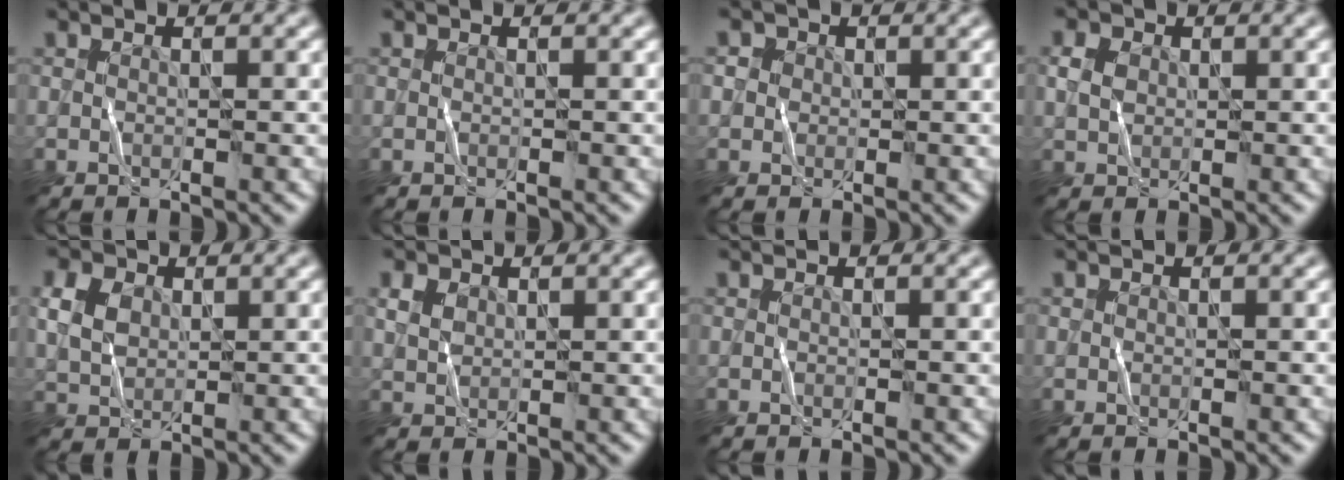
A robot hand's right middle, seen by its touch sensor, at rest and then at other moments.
{"total": 0.0}
{"total": 1.5, "force": [0.5, 1.3, 0.2], "torque": [0.004, 0.006, -0.010]}
{"total": 1.8, "force": [0.8, 1.5, 0.7], "torque": [-0.028, 0.006, 0.014]}
{"total": 2.8, "force": [1.2, 2.2, 1.3], "torque": [-0.047, 0.007, 0.024]}
{"total": 1.3, "force": [0.9, 0.9, 0.3], "torque": [-0.019, 0.003, 0.021]}
{"total": 0.0}
{"total": 0.0}